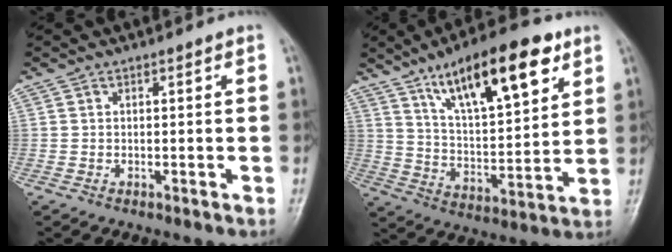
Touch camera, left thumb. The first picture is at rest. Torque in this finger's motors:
{"motor_torque": [1.26, 1.27, 1.49, -1.28, 0.34]}